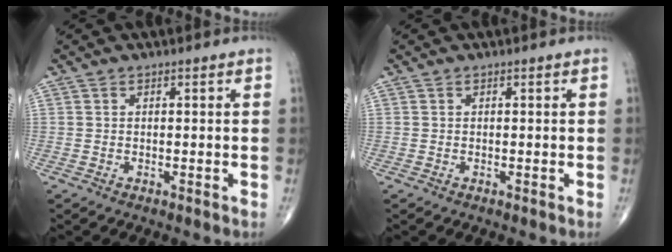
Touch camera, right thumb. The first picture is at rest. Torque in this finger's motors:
{"motor_torque": [0.01, 0.01, 0.00, 0.00, 0.00]}